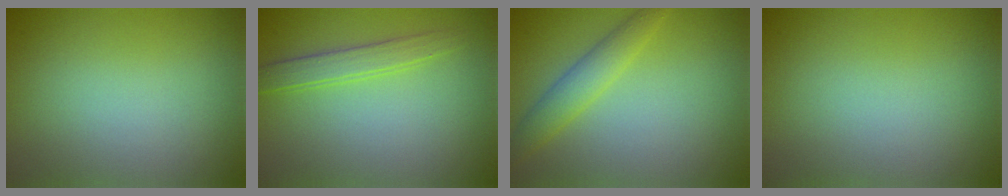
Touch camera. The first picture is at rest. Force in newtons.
{"total": 2.1, "press": 2.1, "slide": 0.1}
{"total": 2.6, "press": 2.6, "slide": 0.0}
{"total": 0.0}